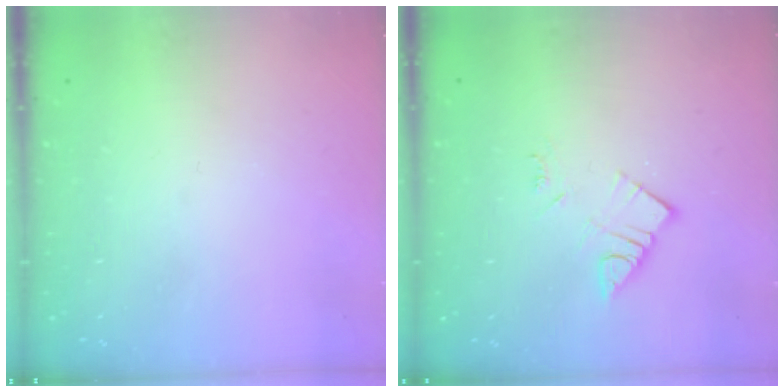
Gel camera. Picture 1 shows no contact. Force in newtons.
{"total": 5.0, "press": 5.0, "slide": 0.2}